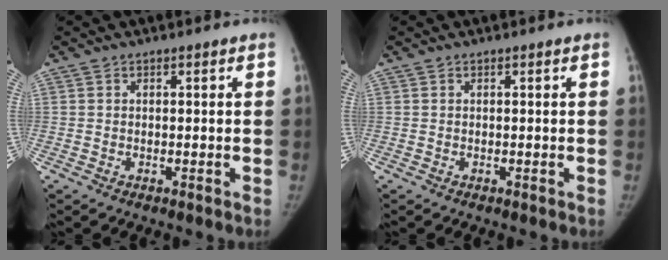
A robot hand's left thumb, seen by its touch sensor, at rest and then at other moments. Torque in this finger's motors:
{"motor_torque": [0.04, -0.04, -0.04, -0.33, 0.04]}